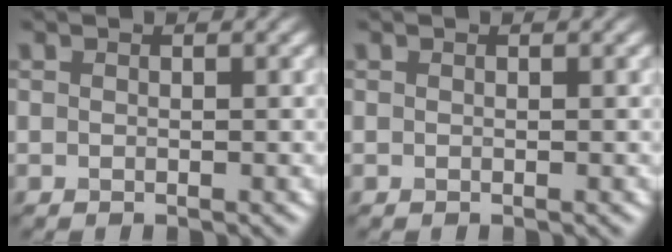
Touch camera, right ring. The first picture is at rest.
{"total": 0.0}